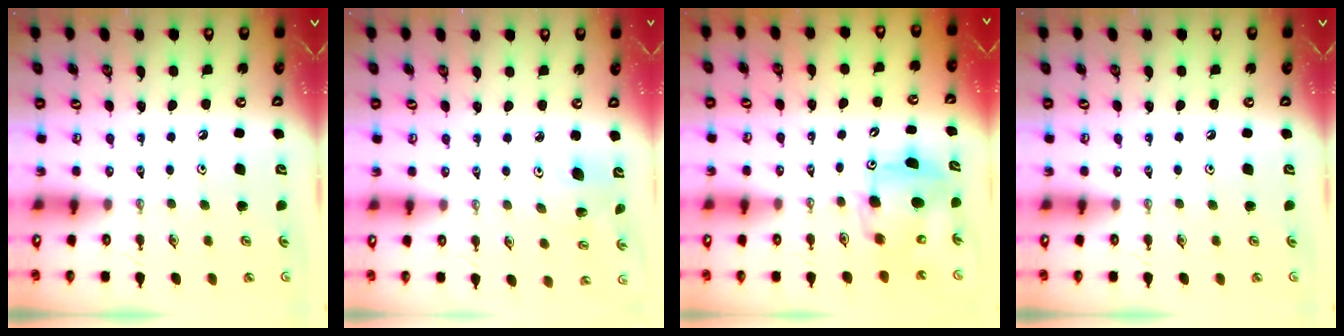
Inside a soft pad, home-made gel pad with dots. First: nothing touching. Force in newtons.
{"total": 3.5, "press": 3.2, "slide": 1.4}
{"total": 7.8, "press": 7.7, "slide": 1.5}
{"total": 0.0}